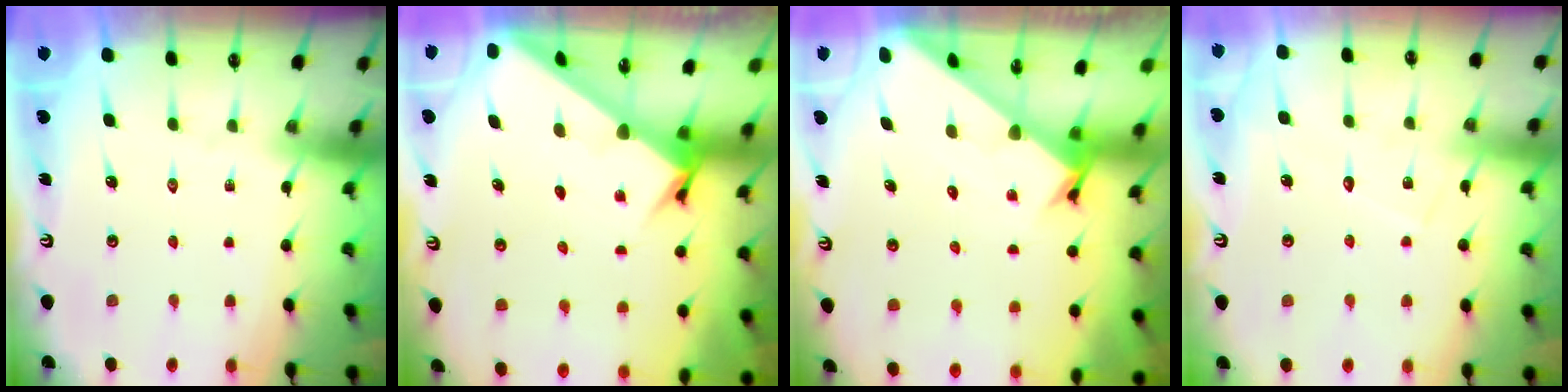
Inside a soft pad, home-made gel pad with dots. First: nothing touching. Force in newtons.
{"total": 2.6, "press": 2.6, "slide": 0.2}
{"total": 2.3, "press": 2.3, "slide": 0.2}
{"total": 6.5, "press": 6.5, "slide": 0.4}